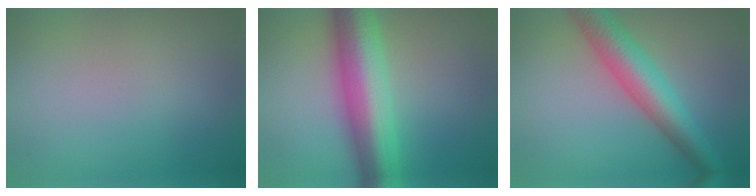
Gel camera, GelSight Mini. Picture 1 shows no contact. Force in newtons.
{"total": 9.9, "press": 9.9, "slide": 0.1}
{"total": 6.4, "press": 6.4, "slide": 0.1}